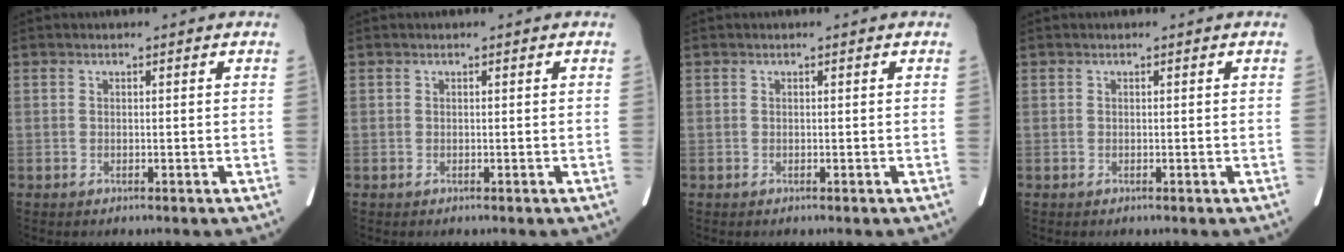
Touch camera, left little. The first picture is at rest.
{"total": 0.0}
{"total": 0.0}
{"total": 0.0}